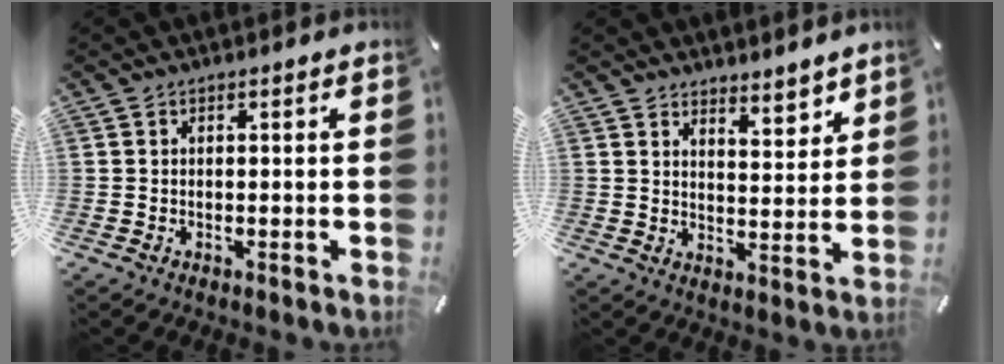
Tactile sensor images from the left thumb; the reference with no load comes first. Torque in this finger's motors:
{"motor_torque": [-0.25, -0.15, 0.01, -0.14, 0.07]}